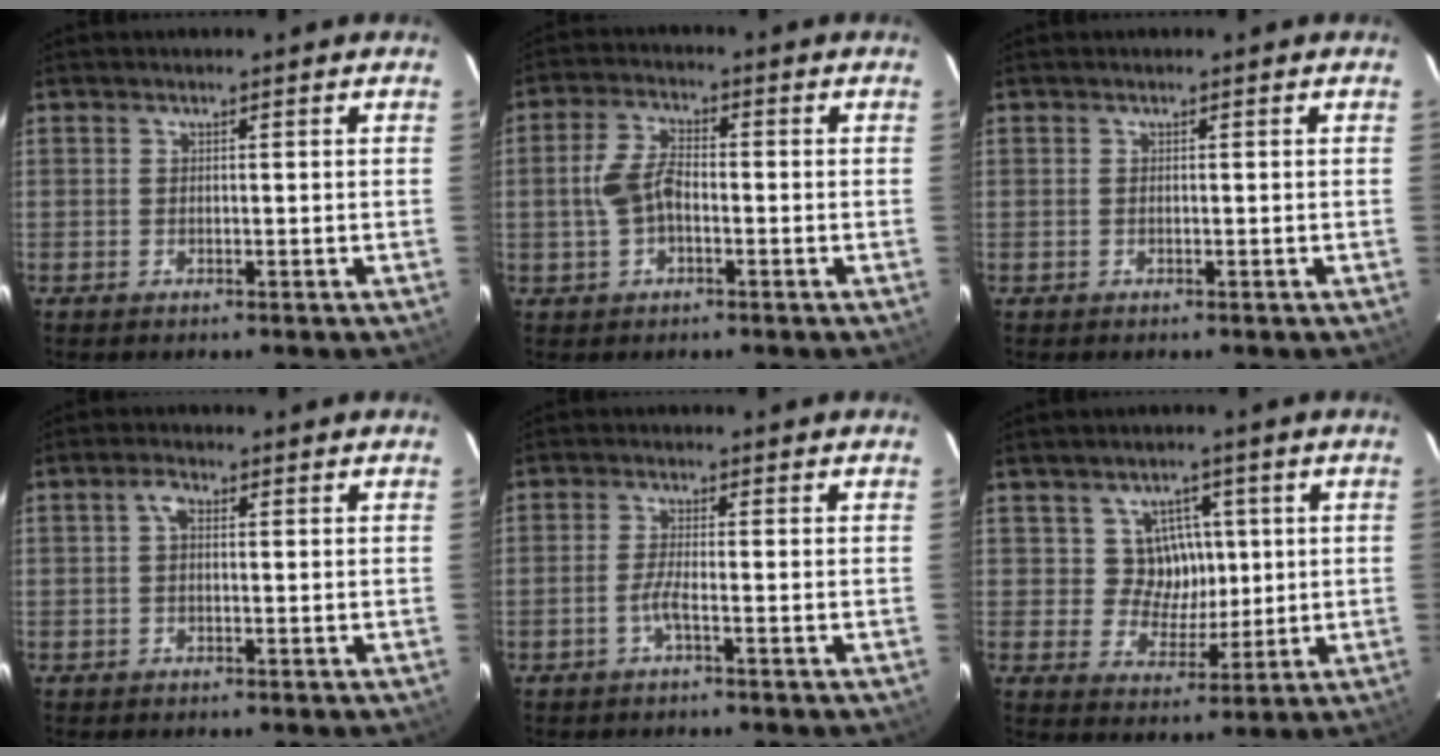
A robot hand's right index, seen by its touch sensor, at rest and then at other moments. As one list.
[{"total": 6.1, "force": [-1.1, 3.4, 5.0], "torque": [-0.104, 0.010, -0.015]}, {"total": 0.0}, {"total": 2.0, "force": [0.4, 1.2, 1.6], "torque": [-0.032, 0.009, 0.006]}, {"total": 2.2, "force": [-1.2, -0.4, 1.9], "torque": [-0.043, -0.002, -0.026]}, {"total": 6.6, "force": [1.5, 6.2, 1.6], "torque": [-0.024, 0.007, 0.028]}]